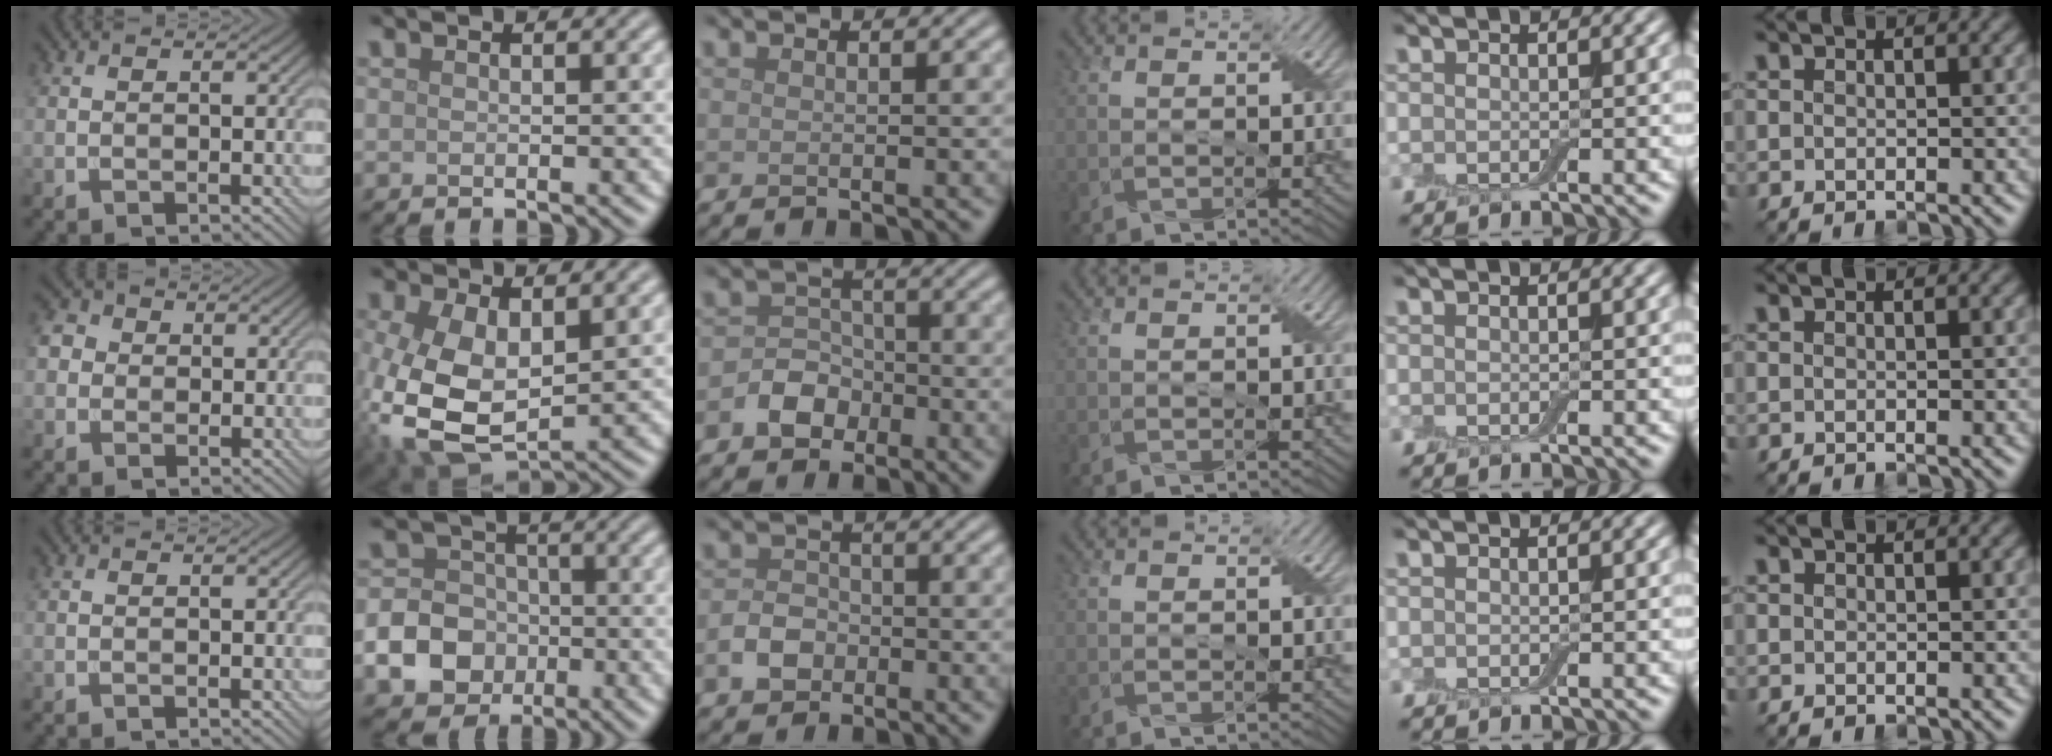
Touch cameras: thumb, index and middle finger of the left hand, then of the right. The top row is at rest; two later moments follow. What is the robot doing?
{"motion": "fold", "object": "aluminum foil"}